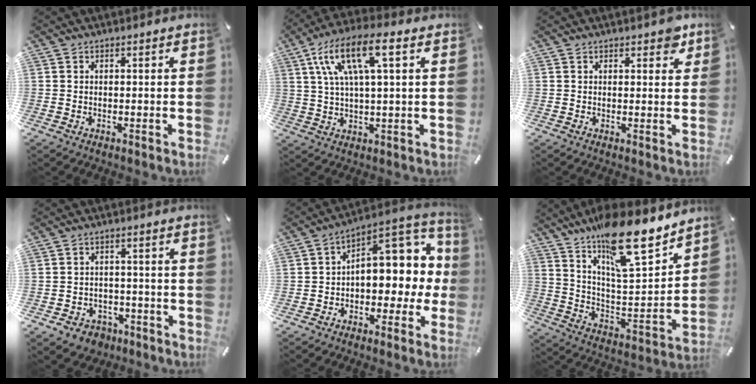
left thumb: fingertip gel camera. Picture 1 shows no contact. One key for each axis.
{"total": 13.7, "fx": 5.3, "fy": 3.8, "fz": 12.0, "tx": -0.245, "ty": 0.000, "tz": 0.093}
{"total": 3.1, "fx": 2.0, "fy": 1.7, "fz": 1.5, "tx": -0.010, "ty": -0.003, "tz": 0.032}
{"total": 5.2, "fx": -3.1, "fy": 3.9, "fz": 1.5, "tx": -0.033, "ty": 0.017, "tz": -0.058}
{"total": 11.5, "fx": 3.1, "fy": 7.7, "fz": 8.0, "tx": -0.088, "ty": -0.034, "tz": 0.057}
{"total": 19.7, "fx": 16.1, "fy": 5.3, "fz": 10.2, "tx": -0.176, "ty": -0.114, "tz": 0.275}